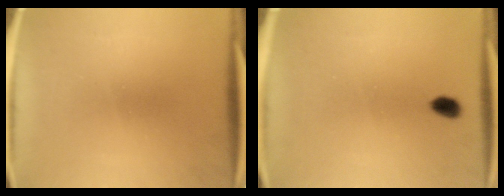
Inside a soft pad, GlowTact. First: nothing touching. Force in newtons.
{"total": 2.4}